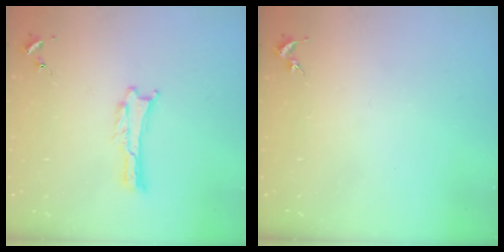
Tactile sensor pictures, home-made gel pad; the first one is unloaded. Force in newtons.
{"total": 0.0}